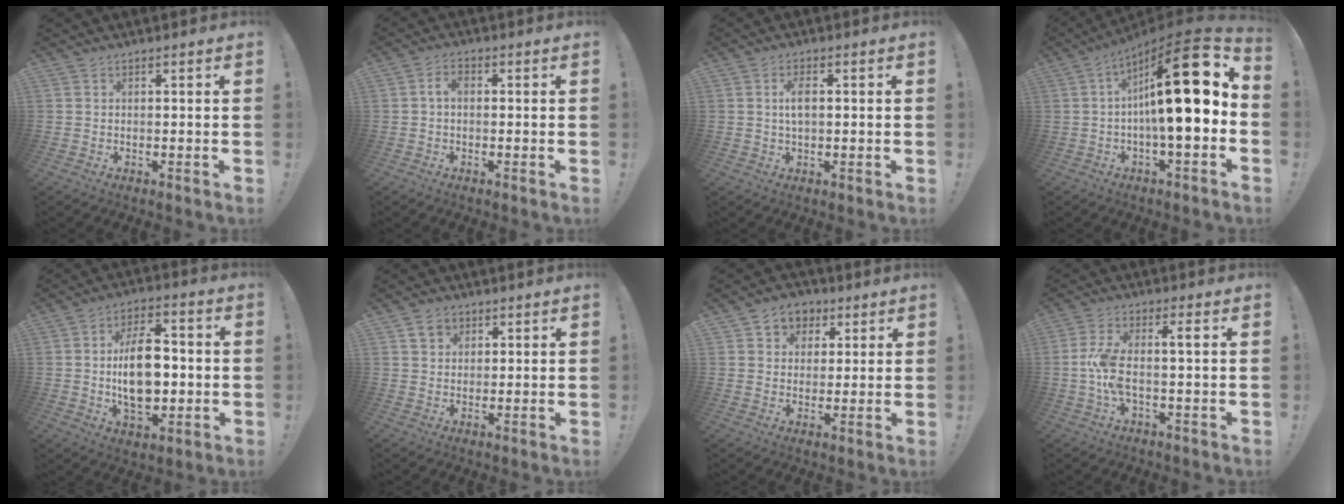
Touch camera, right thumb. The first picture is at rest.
{"total": 3.0, "force": [-0.1, 1.8, 2.4], "torque": [-0.048, 0.013, -0.002]}
{"total": 3.9, "force": [0.3, 1.7, 3.5], "torque": [-0.055, 0.002, 0.002]}
{"total": 22.0, "force": [2.8, 4.6, 21.4], "torque": [-0.325, -0.021, 0.038]}
{"total": 15.4, "force": [-1.0, 9.3, 12.2], "torque": [-0.212, 0.002, -0.021]}
{"total": 5.1, "force": [2.7, 3.9, 1.9], "torque": [-0.027, -0.002, 0.050]}
{"total": 7.0, "force": [2.6, 6.3, 1.8], "torque": [-0.027, -0.008, 0.053]}
{"total": 8.2, "force": [-0.7, 1.7, 8.0], "torque": [-0.171, -0.005, -0.017]}